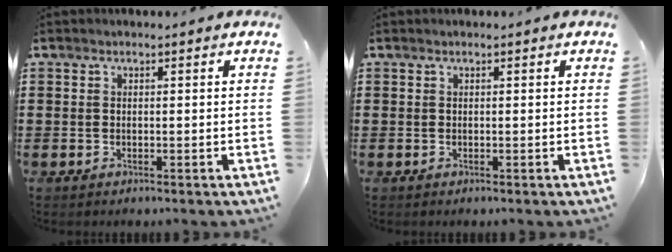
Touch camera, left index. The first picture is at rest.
{"total": 0.0}